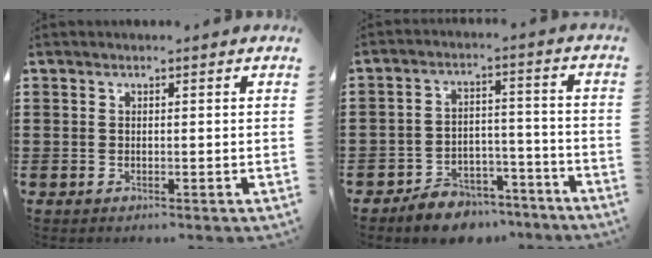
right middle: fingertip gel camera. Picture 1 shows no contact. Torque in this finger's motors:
{"motor_torque": [0.71, 0.00, 0.37, 0.03]}